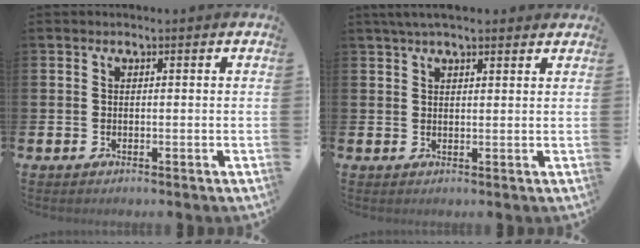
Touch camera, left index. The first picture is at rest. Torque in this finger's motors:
{"motor_torque": [0.34, -0.43, 0.68, 0.21]}